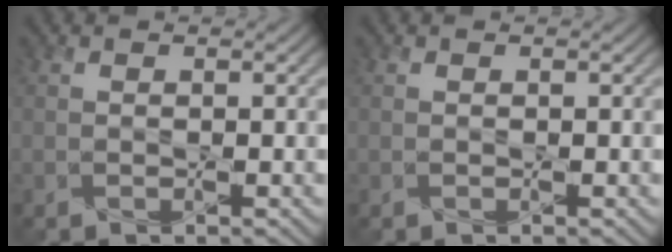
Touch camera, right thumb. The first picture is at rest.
{"total": 0.0}